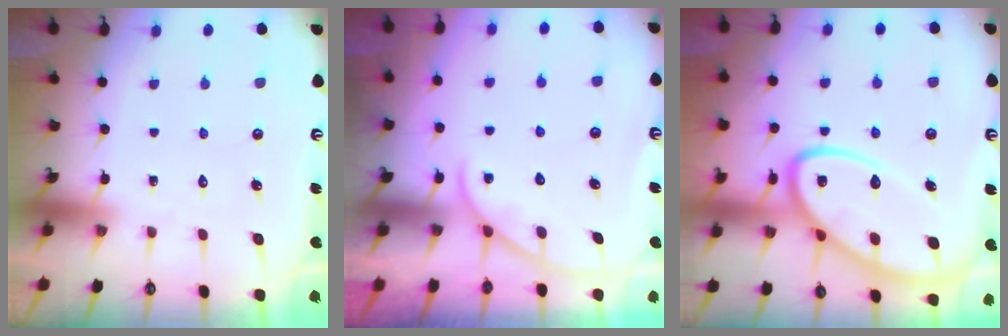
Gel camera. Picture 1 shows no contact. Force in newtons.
{"total": 2.7, "press": 2.6, "slide": 0.3}
{"total": 17.5, "press": 17.4, "slide": 1.8}